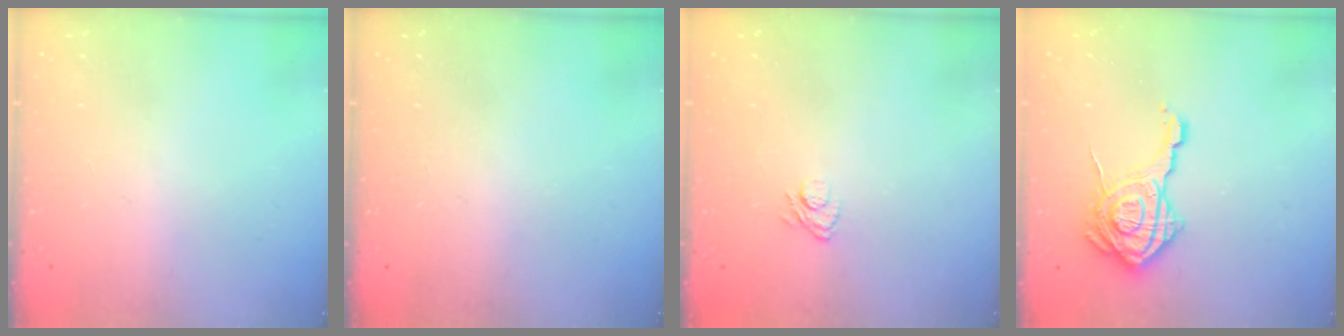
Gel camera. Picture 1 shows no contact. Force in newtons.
{"total": 0.0}
{"total": 6.1, "press": 5.9, "slide": 1.3}
{"total": 17.5, "press": 17.5, "slide": 0.7}